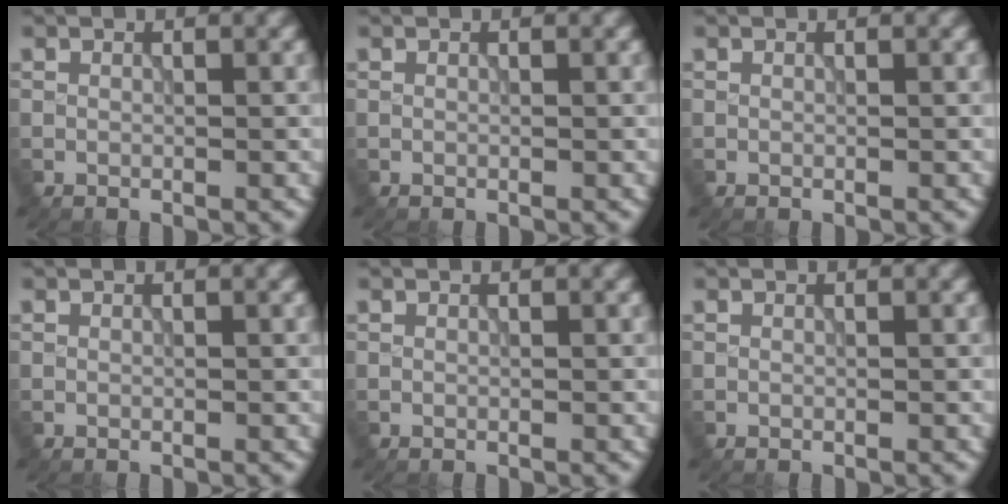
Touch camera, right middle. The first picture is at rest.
{"total": 0.0}
{"total": 0.0}
{"total": 0.0}
{"total": 0.0}
{"total": 0.0}